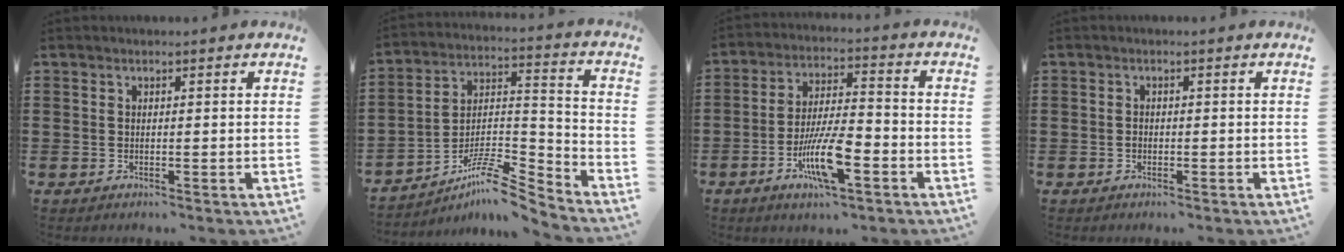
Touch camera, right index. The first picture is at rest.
{"total": 9.1, "force": [-7.4, 1.6, 4.9], "torque": [-0.085, 0.008, -0.145]}
{"total": 10.6, "force": [-4.4, 3.0, 9.1], "torque": [-0.185, -0.003, -0.081]}
{"total": 0.7, "force": [-0.4, 0.5, 0.4], "torque": [-0.010, -0.001, -0.007]}